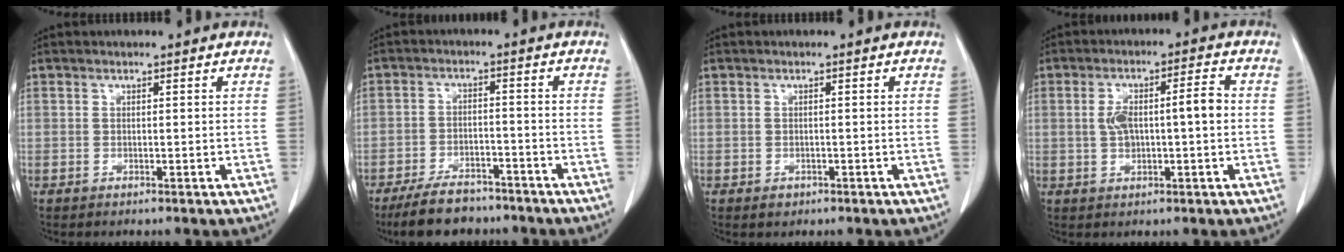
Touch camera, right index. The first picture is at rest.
{"total": 8.3, "force": [-6.9, 3.2, 3.3], "torque": [-0.060, -0.008, -0.116]}
{"total": 1.1, "force": [-0.6, 0.9, 0.3], "torque": [-0.004, 0.002, -0.004]}
{"total": 6.8, "force": [0.2, 1.8, 6.6], "torque": [-0.127, 0.024, 0.007]}